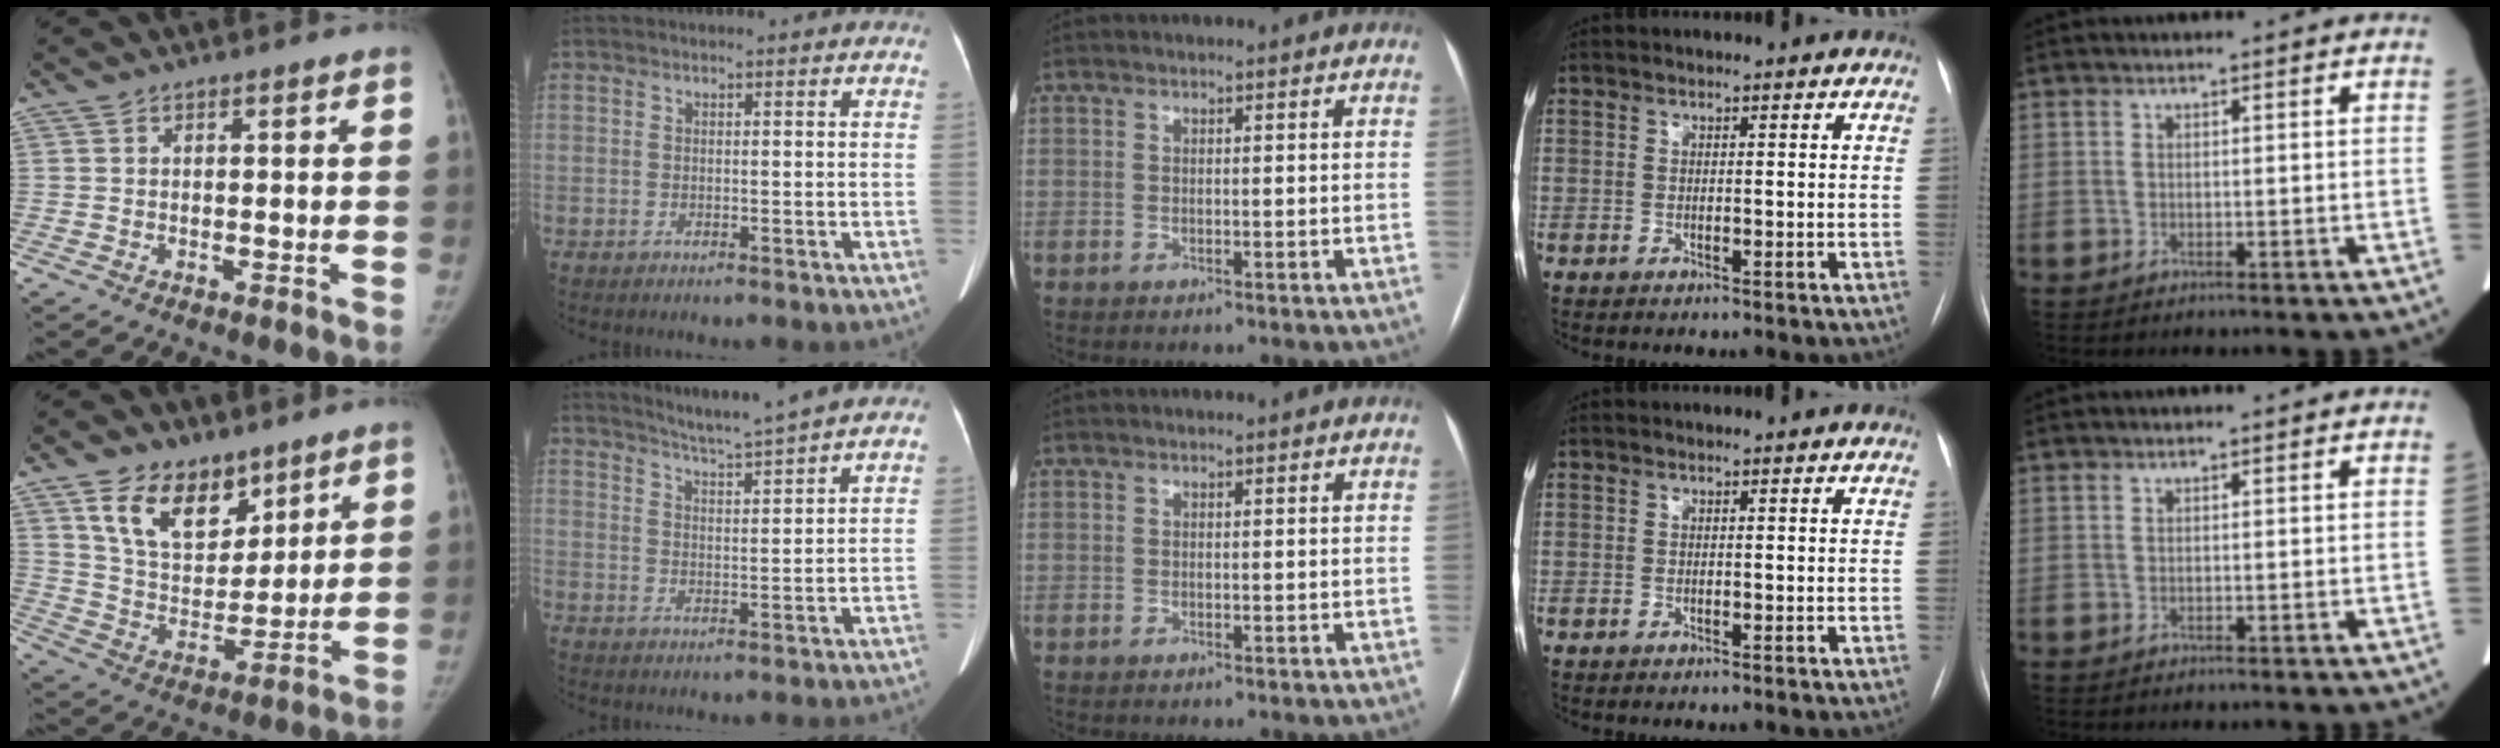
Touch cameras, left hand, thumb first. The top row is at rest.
{"thumb": {"total": 13.9, "force": [8.6, 8.5, 7.0], "torque": [-0.080, -0.055, 0.160]}, "index": {"total": 5.7, "force": [5.2, -1.8, 1.6], "torque": [-0.036, -0.011, 0.095]}}